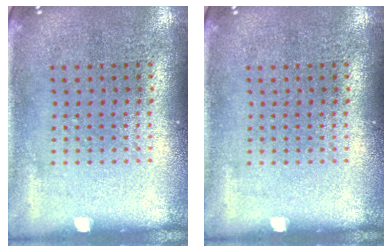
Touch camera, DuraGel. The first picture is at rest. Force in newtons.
{"total": 0.0}